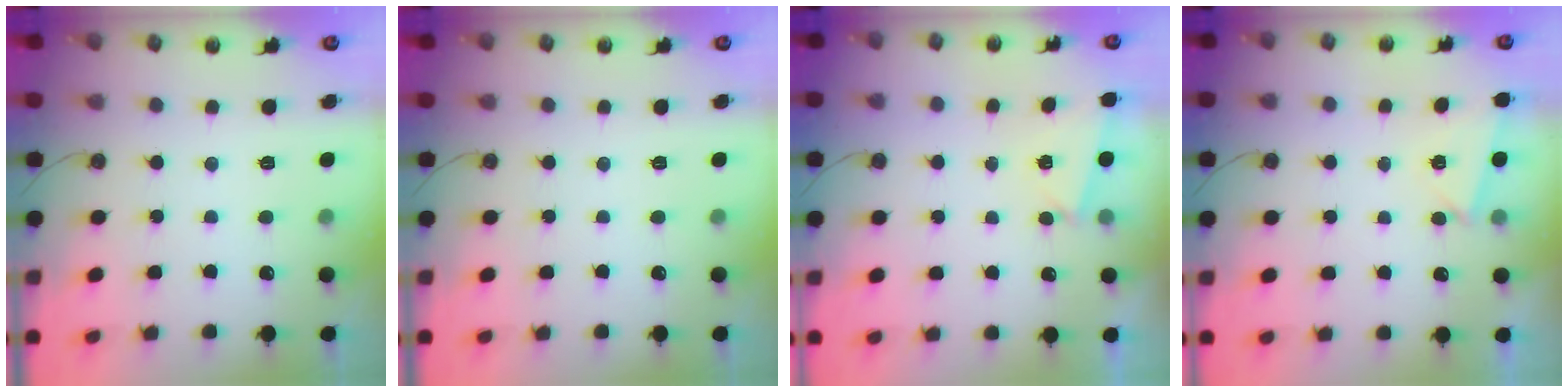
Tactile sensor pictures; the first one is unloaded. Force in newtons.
{"total": 0.0}
{"total": 2.0, "press": 0.9, "slide": 1.8}
{"total": 2.8, "press": 1.7, "slide": 2.2}